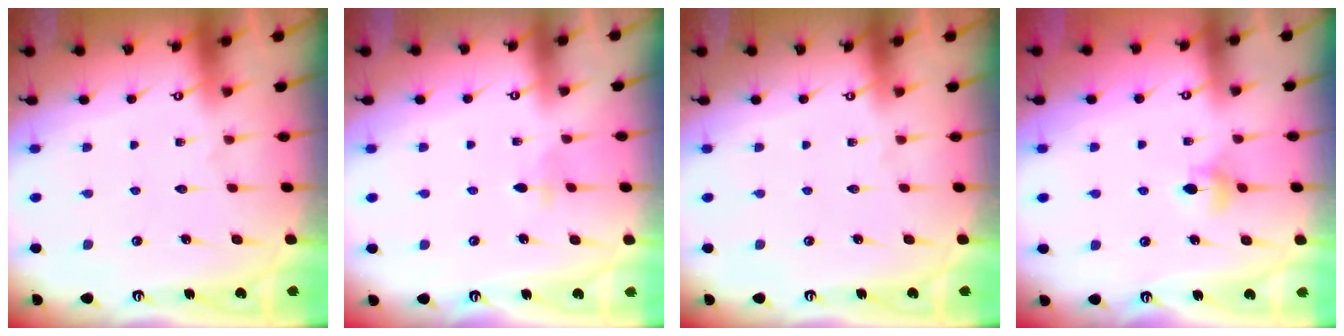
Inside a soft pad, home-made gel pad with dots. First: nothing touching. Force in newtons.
{"total": 2.8, "press": 2.7, "slide": 0.6}
{"total": 0.0}
{"total": 4.9, "press": 4.9, "slide": 0.6}